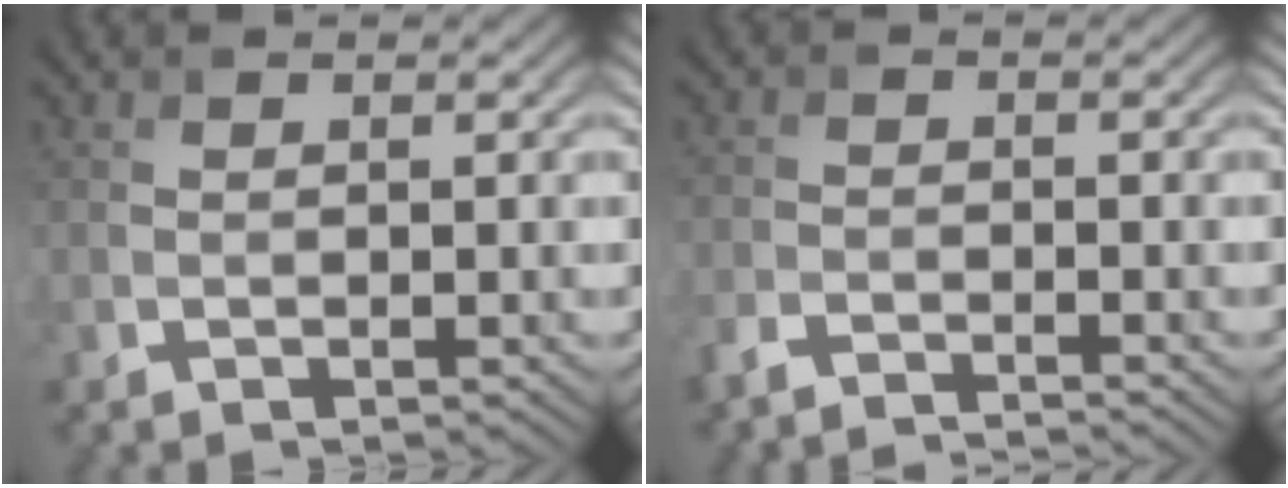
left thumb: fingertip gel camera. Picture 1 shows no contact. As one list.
[{"total": 2.7, "force": [-2.5, 0.0, 0.8], "torque": [-0.017, -0.005, -0.057]}]